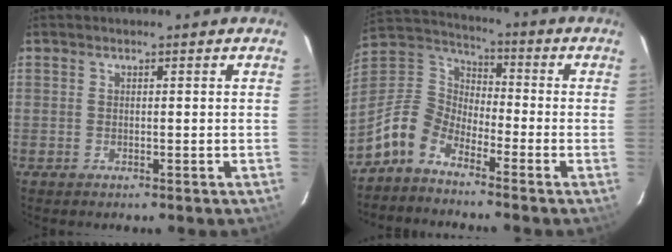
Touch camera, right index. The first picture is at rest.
{"total": 9.3, "force": [-6.7, 5.0, 3.9], "torque": [-0.092, 0.027, -0.153]}